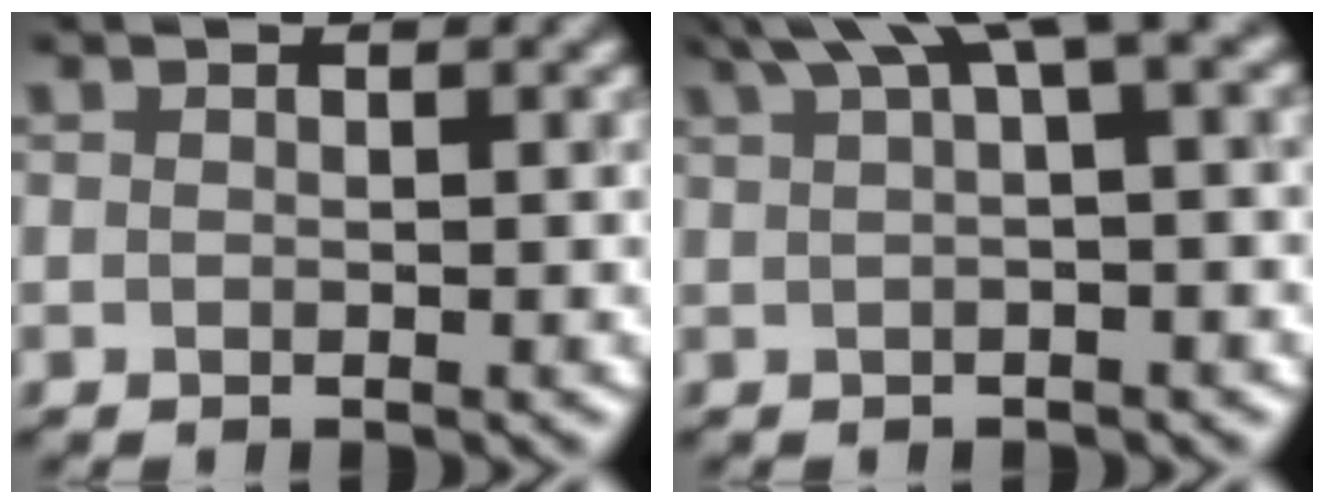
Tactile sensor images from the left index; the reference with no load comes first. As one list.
[{"total": 6.0, "force": [3.3, 1.1, 4.9], "torque": [-0.056, 0.023, 0.054]}]